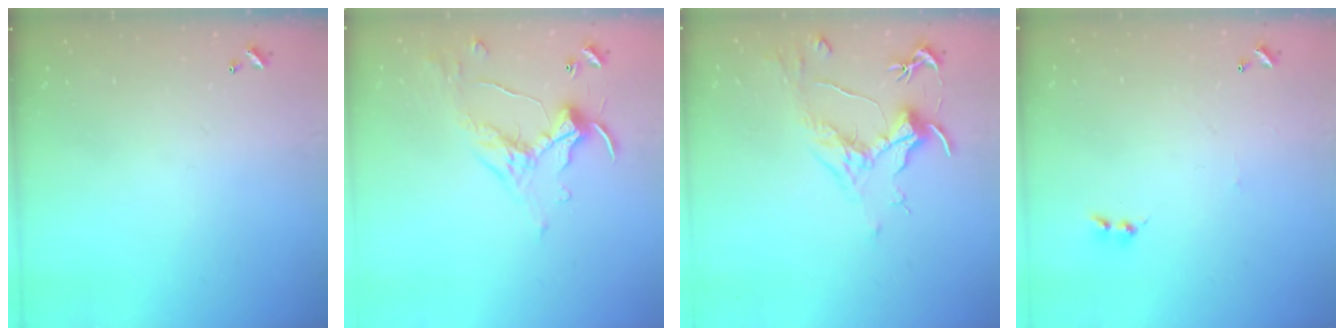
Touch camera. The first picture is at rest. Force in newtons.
{"total": 1.1, "press": 1.1, "slide": 0.1}
{"total": 1.8, "press": 1.6, "slide": 0.9}
{"total": 0.0}